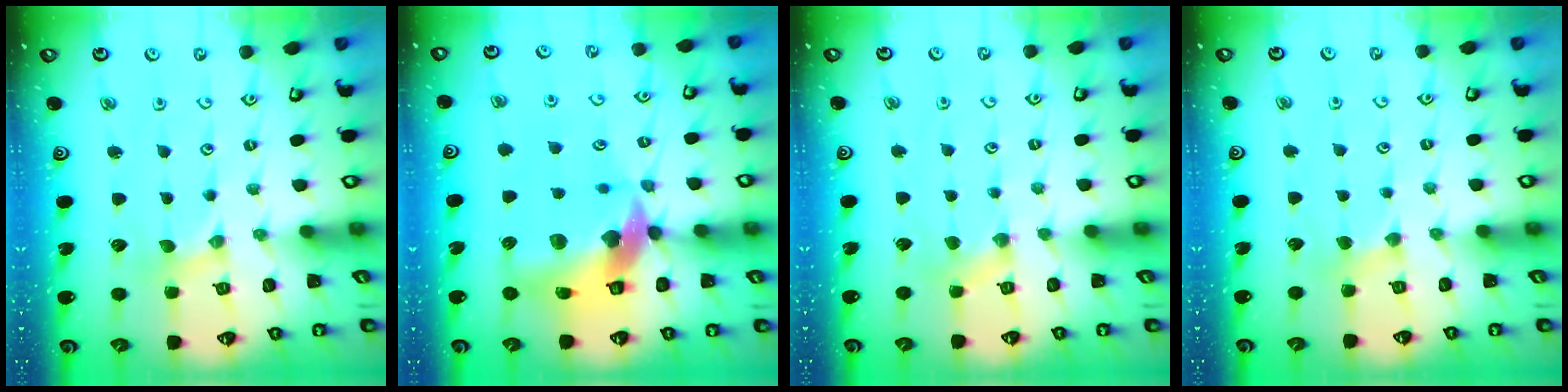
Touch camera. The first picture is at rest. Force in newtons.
{"total": 15.6, "press": 15.4, "slide": 2.1}
{"total": 2.8, "press": 2.8, "slide": 0.4}
{"total": 2.5, "press": 2.5, "slide": 0.5}